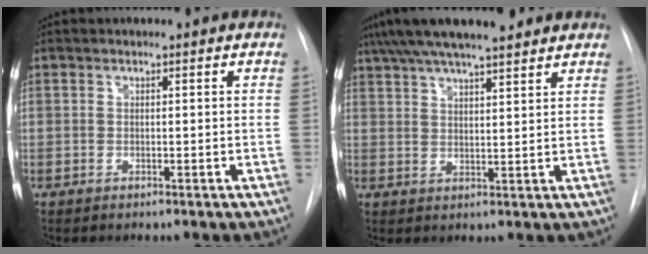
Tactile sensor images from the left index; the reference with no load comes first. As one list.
[{"total": 13.6, "force": [11.4, 2.0, 7.3], "torque": [-0.129, 0.038, 0.179]}]